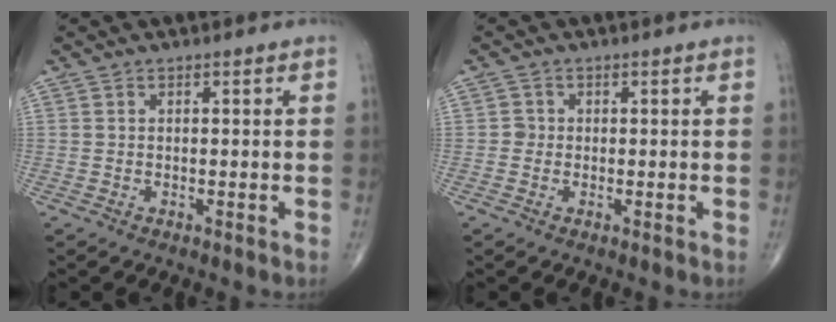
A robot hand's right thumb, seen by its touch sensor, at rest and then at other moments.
{"total": 1.3, "force": [-0.2, 1.3, 0.3], "torque": [0.004, 0.005, -0.006]}